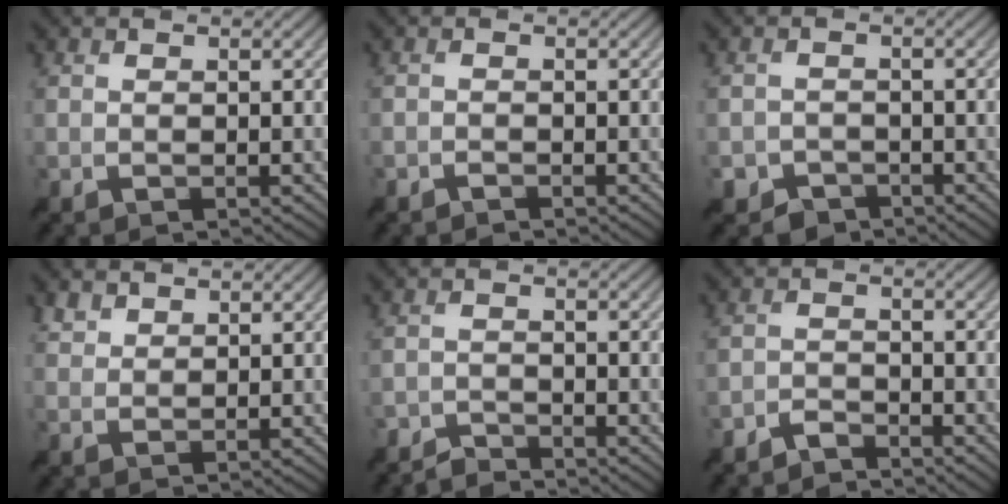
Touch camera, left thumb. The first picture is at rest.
{"total": 0.8, "force": [-0.7, 0.3, 0.0], "torque": [0.004, -0.003, -0.014]}
{"total": 2.9, "force": [-2.2, 1.9, 0.4], "torque": [0.001, -0.006, -0.043]}
{"total": 2.2, "force": [1.9, 0.8, 0.7], "torque": [-0.022, 0.002, 0.047]}
{"total": 2.3, "force": [-2.3, 0.4, 0.0], "torque": [0.008, 0.001, -0.048]}
{"total": 2.6, "force": [-2.4, 0.9, 0.3], "torque": [0.000, 0.002, -0.053]}